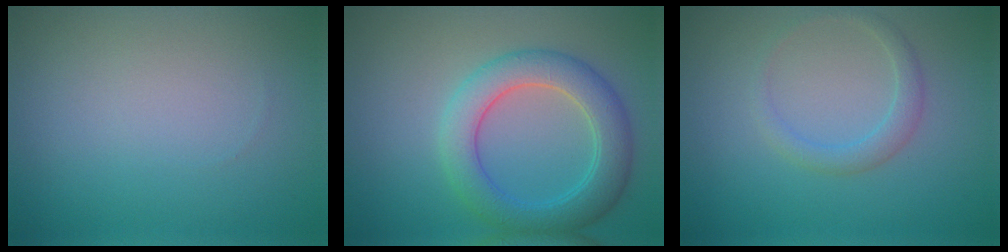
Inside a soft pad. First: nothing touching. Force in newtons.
{"total": 5.3, "press": 5.3, "slide": 0.2}
{"total": 1.7, "press": 1.7, "slide": 0.2}